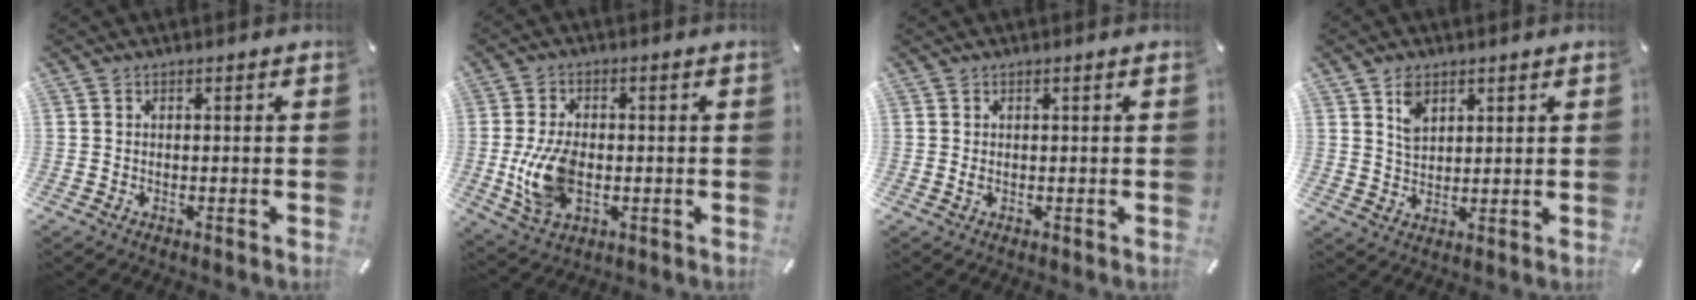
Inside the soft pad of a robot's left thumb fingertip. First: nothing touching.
{"total": 11.0, "force": [-1.3, 7.0, 8.5], "torque": [-0.175, -0.004, -0.019]}
{"total": 0.9, "force": [0.2, 0.2, 0.8], "torque": [-0.016, -0.001, 0.002]}
{"total": 5.1, "force": [2.9, 3.5, 2.4], "torque": [-0.040, -0.003, 0.052]}